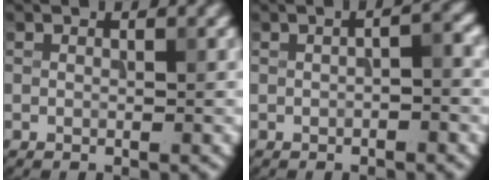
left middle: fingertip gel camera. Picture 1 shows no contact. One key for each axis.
{"total": 1.5, "fx": -0.3, "fy": 0.3, "fz": 1.5, "tx": -0.025, "ty": 0.007, "tz": -0.005}